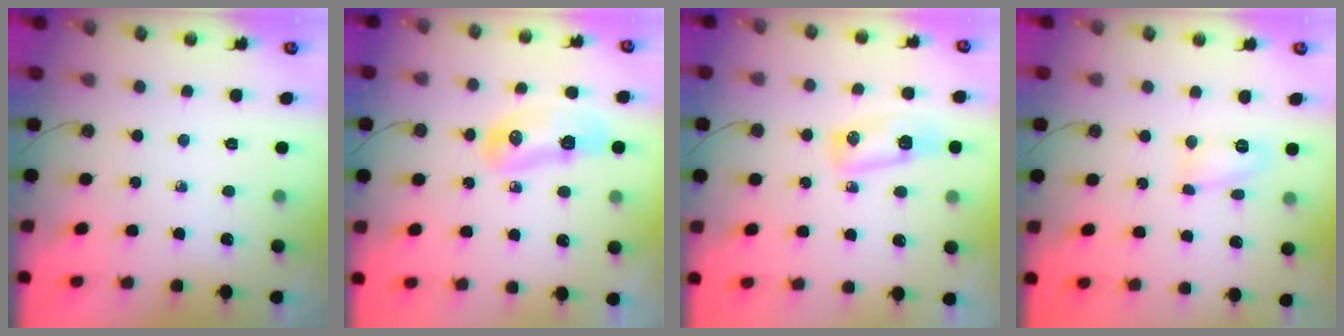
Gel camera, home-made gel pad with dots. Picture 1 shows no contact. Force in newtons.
{"total": 8.9, "press": 8.8, "slide": 1.3}
{"total": 9.1, "press": 7.8, "slide": 4.8}
{"total": 7.1, "press": 7.1, "slide": 0.5}